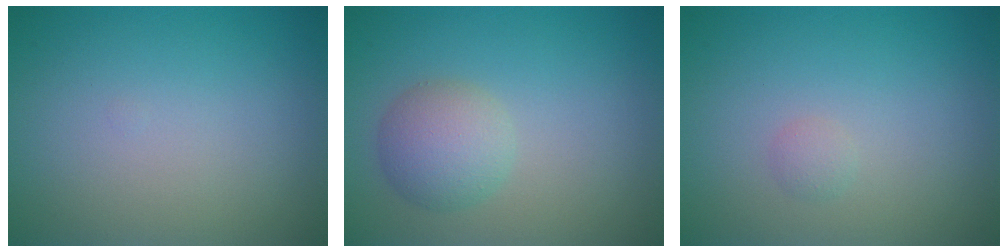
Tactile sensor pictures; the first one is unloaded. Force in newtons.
{"total": 3.3, "press": 3.3, "slide": 0.1}
{"total": 0.7, "press": 0.7, "slide": 0.0}